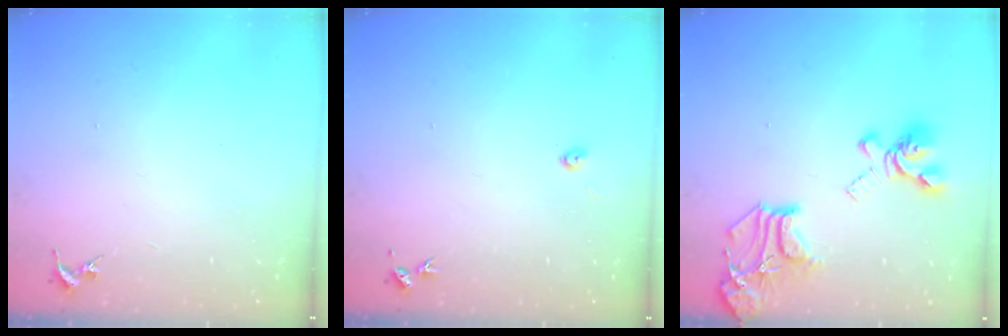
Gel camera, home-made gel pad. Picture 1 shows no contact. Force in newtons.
{"total": 2.2, "press": 2.2, "slide": 0.3}
{"total": 20.8, "press": 20.7, "slide": 1.6}